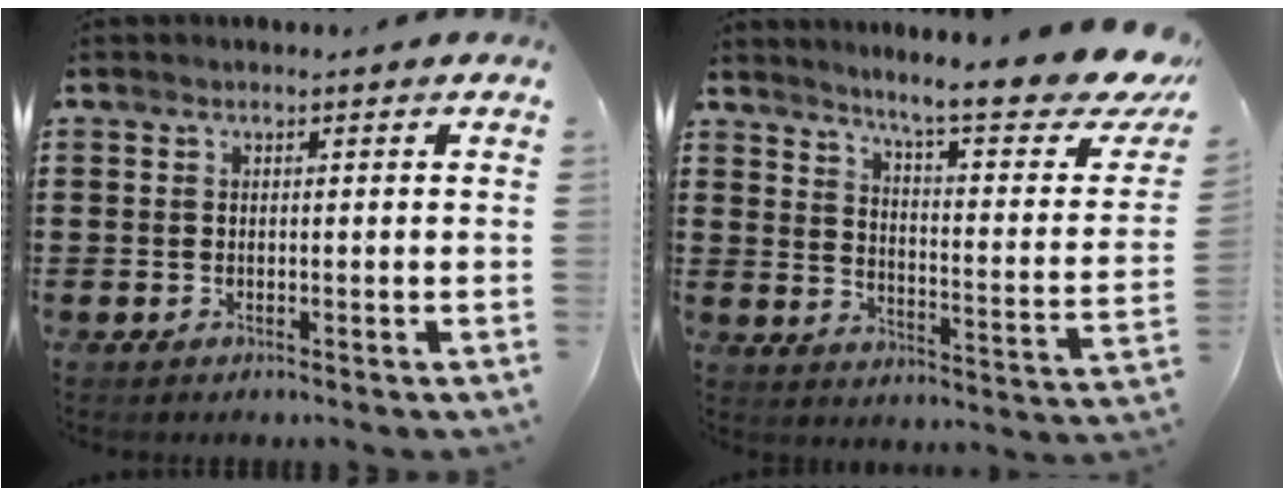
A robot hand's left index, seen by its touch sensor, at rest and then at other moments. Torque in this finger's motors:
{"motor_torque": [2.14, 0.00, 0.07, -0.03]}